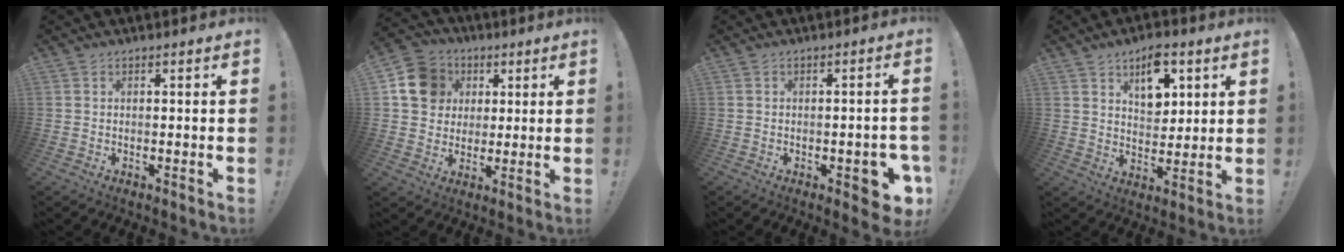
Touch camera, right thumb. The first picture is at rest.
{"total": 13.9, "force": [4.1, 12.1, 5.4], "torque": [-0.068, -0.006, 0.085]}
{"total": 6.8, "force": [-3.1, 2.5, 5.6], "torque": [-0.062, 0.011, -0.043]}
{"total": 10.7, "force": [5.5, 6.3, 6.8], "torque": [-0.083, -0.025, 0.095]}